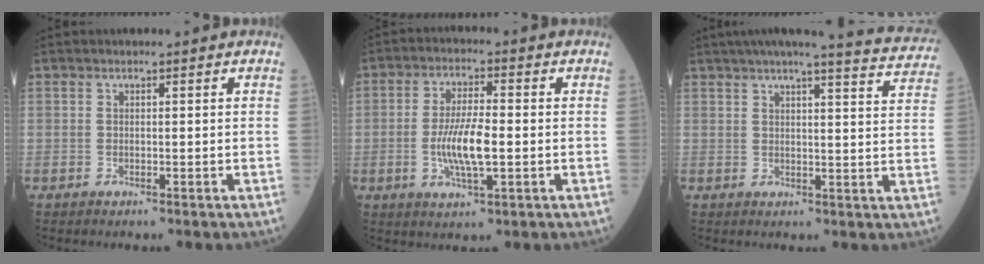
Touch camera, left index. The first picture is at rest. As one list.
[{"total": 7.6, "force": [-1.2, 1.5, 7.3], "torque": [-0.151, -0.005, -0.025]}, {"total": 16.4, "force": [15.0, 0.6, 6.6], "torque": [-0.087, -0.027, 0.171]}]